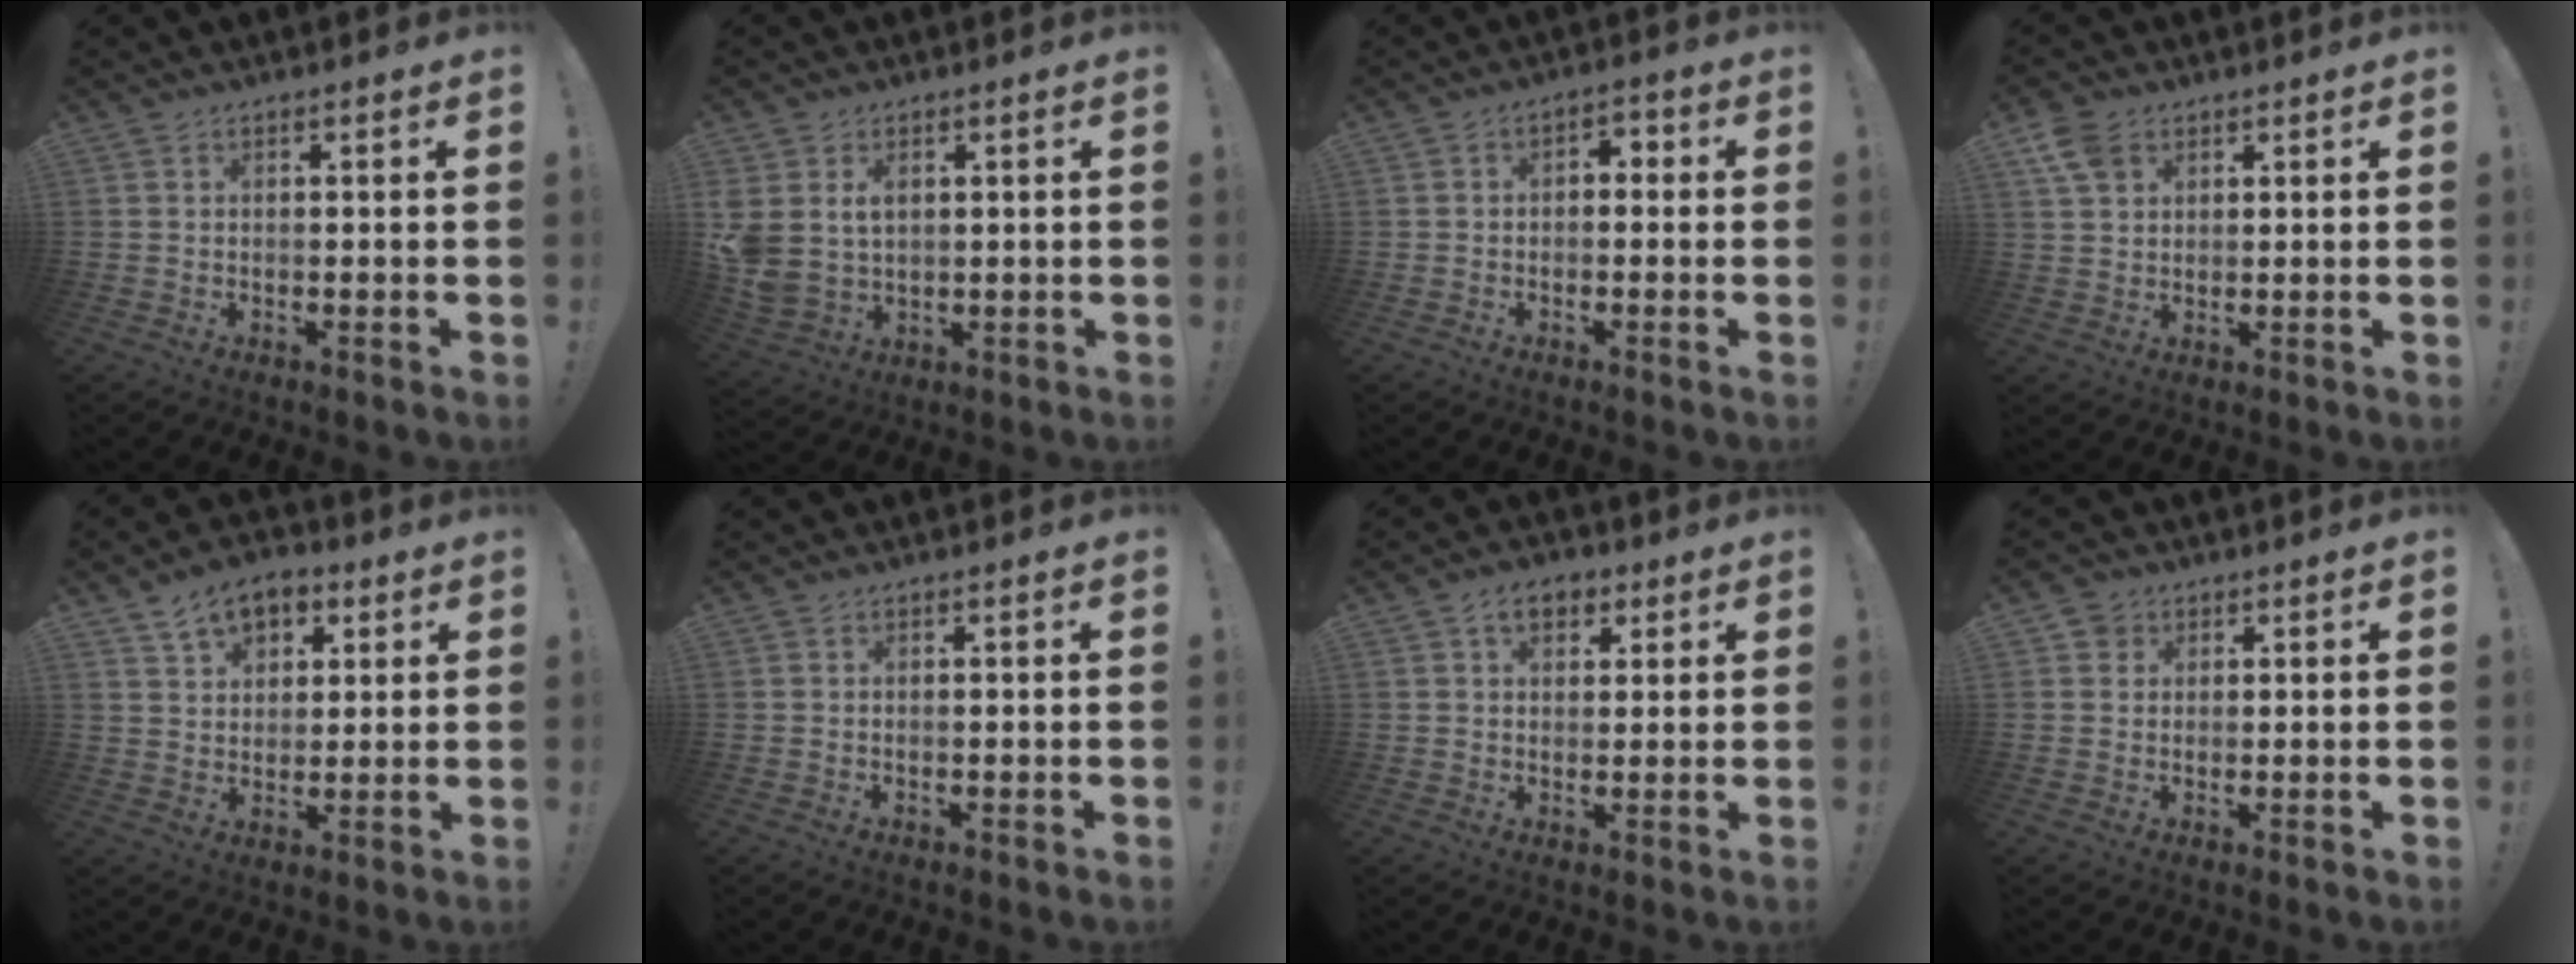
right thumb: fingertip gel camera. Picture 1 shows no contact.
{"total": 7.2, "force": [2.7, 5.4, 3.9], "torque": [-0.078, -0.013, 0.054]}
{"total": 3.0, "force": [-1.6, 2.1, 1.5], "torque": [-0.017, 0.010, -0.032]}
{"total": 6.3, "force": [3.4, 4.2, 3.4], "torque": [-0.058, -0.008, 0.067]}
{"total": 9.8, "force": [5.4, 6.6, 4.8], "torque": [-0.063, -0.021, 0.101]}
{"total": 0.0}
{"total": 6.5, "force": [2.9, 4.5, 3.7], "torque": [-0.040, -0.003, 0.051]}
{"total": 3.2, "force": [1.5, 2.8, 0.7], "torque": [-0.007, -0.003, 0.026]}